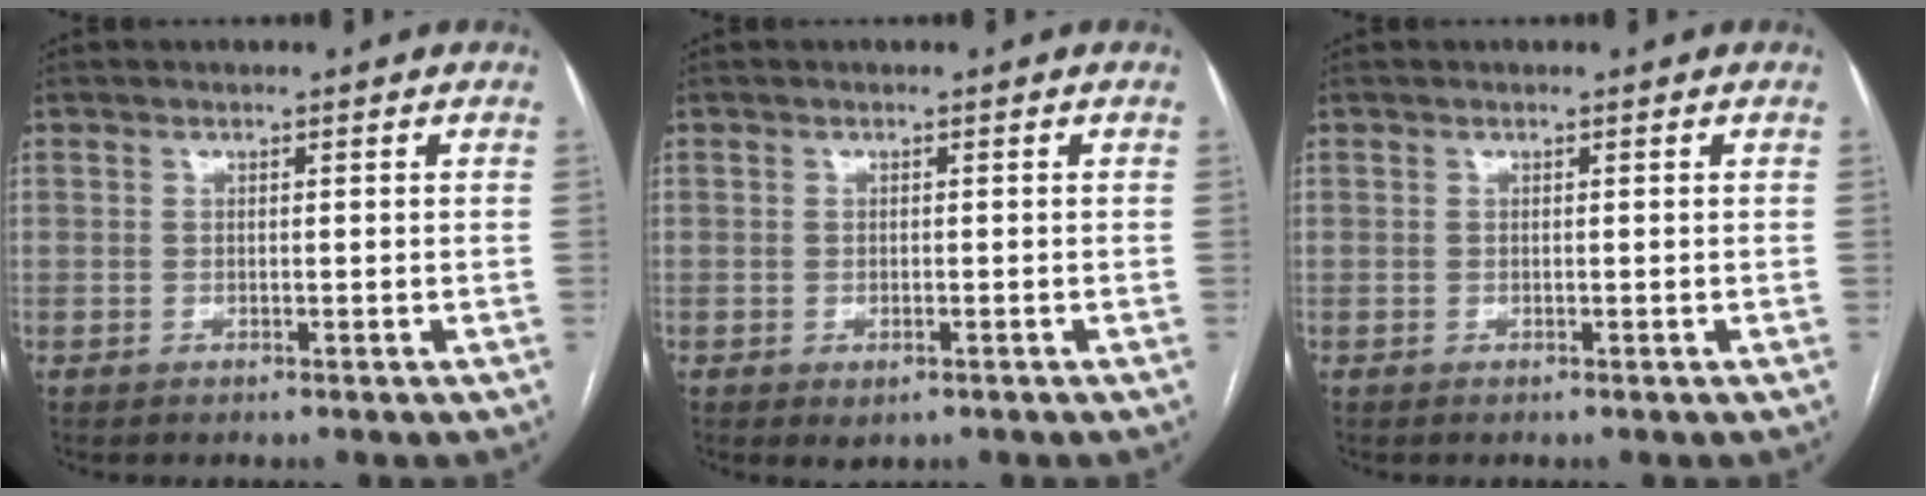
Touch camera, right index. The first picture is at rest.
{"total": 1.7, "force": [-0.8, 0.9, 1.2], "torque": [-0.013, -0.001, -0.003]}
{"total": 0.0}